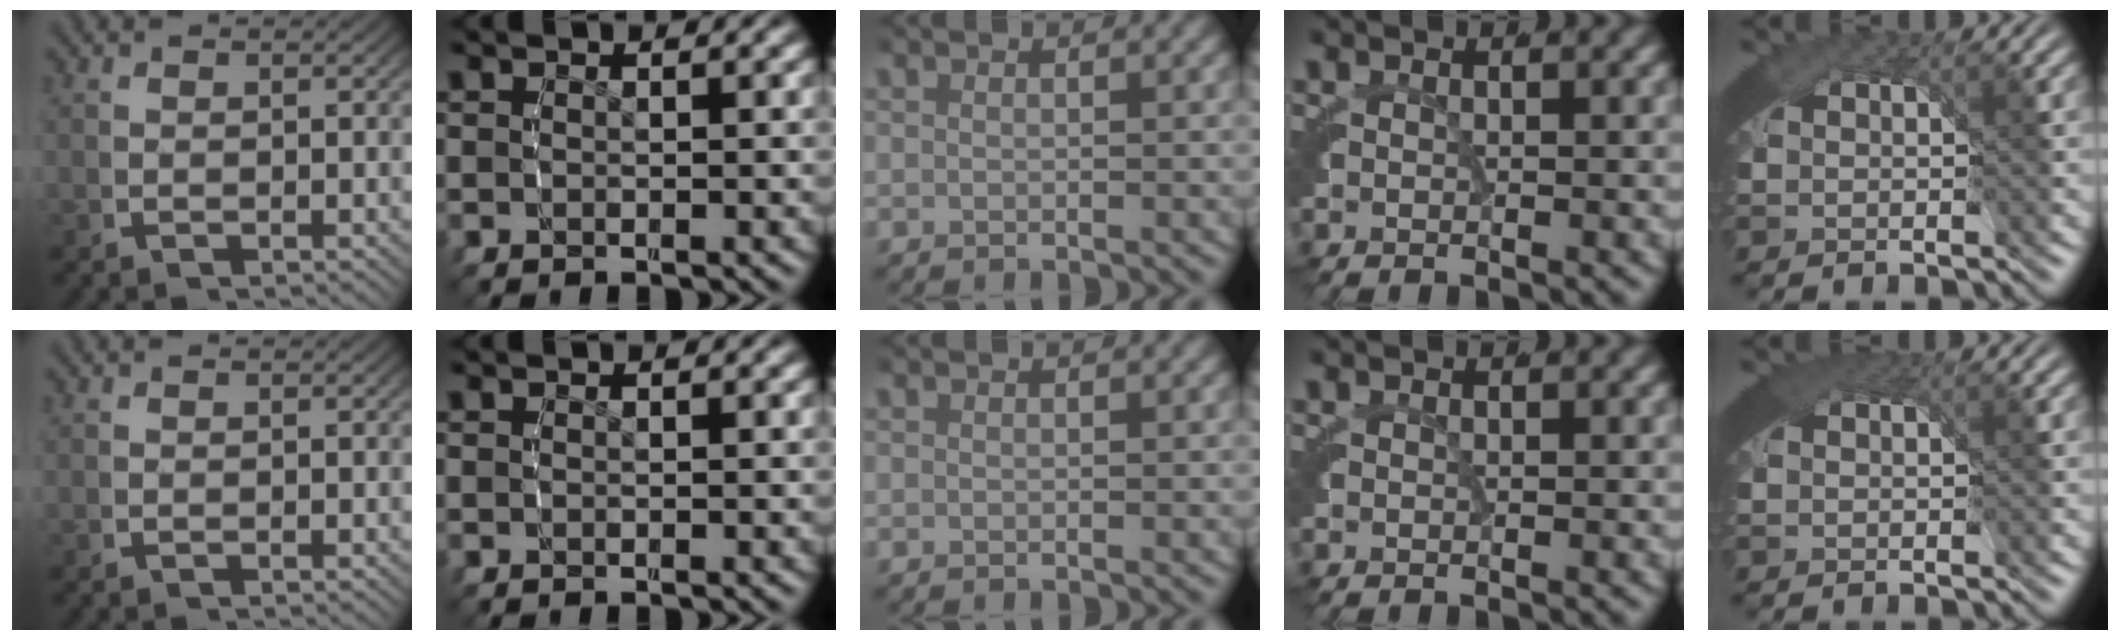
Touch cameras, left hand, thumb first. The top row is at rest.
{"little": {"total": 0.5, "force": [0.1, 0.3, 0.4], "torque": [-0.006, 0.005, -0.002]}}